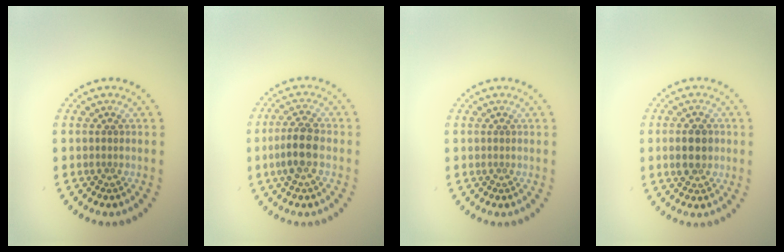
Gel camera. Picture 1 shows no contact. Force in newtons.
{"total": 3.5, "press": 3.3, "slide": 1.0}
{"total": 0.0}
{"total": 2.8, "press": 2.7, "slide": 0.2}